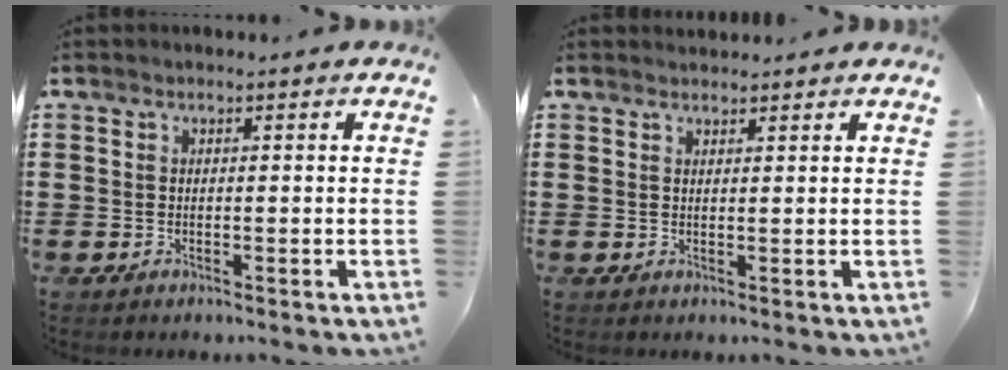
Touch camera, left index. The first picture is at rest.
{"total": 1.2, "force": [1.2, 0.1, 0.0], "torque": [-0.003, -0.001, 0.023]}